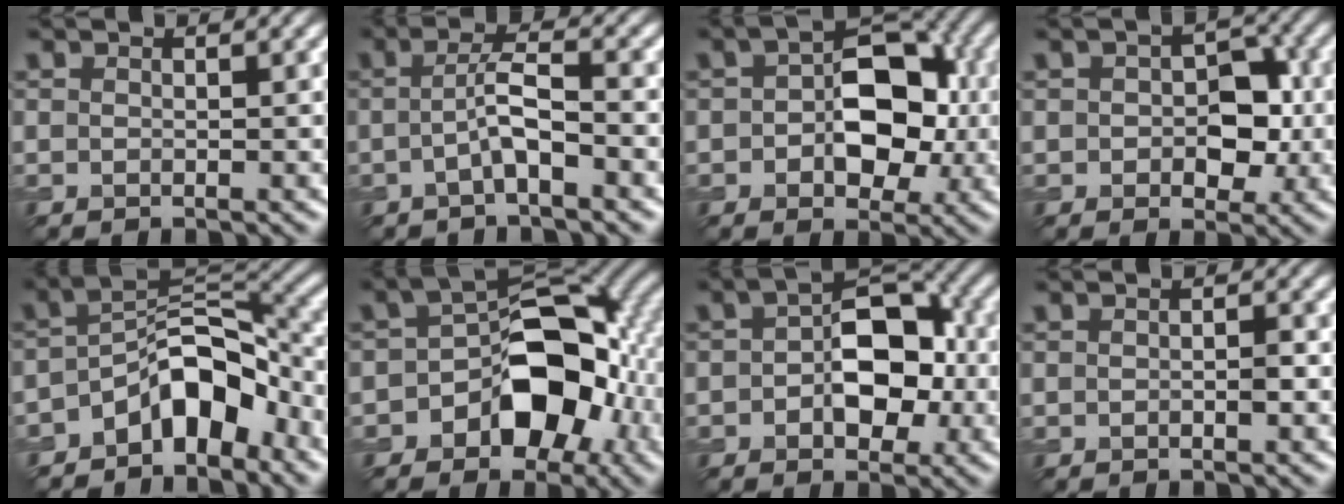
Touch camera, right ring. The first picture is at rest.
{"total": 2.6, "force": [-0.6, 0.2, 2.5], "torque": [-0.050, 0.013, -0.016]}
{"total": 7.5, "force": [0.0, 4.7, 5.8], "torque": [-0.078, 0.011, -0.004]}
{"total": 4.6, "force": [0.1, 3.0, 3.5], "torque": [-0.045, 0.001, 0.004]}
{"total": 6.7, "force": [-3.6, 3.2, 4.6], "torque": [-0.063, 0.015, -0.071]}
{"total": 9.5, "force": [-2.7, 6.0, 6.8], "torque": [-0.088, 0.013, -0.049]}
{"total": 6.7, "force": [-0.2, 4.1, 5.3], "torque": [-0.076, 0.011, -0.008]}
{"total": 0.7, "force": [0.1, 0.1, 0.7], "torque": [-0.014, 0.004, 0.004]}